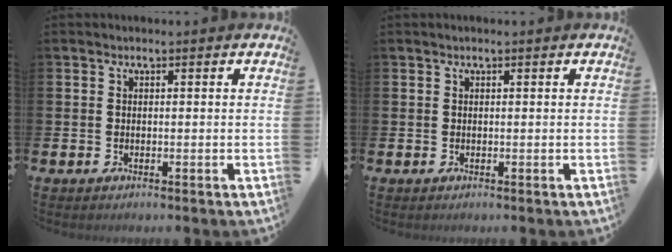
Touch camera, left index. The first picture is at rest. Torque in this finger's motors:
{"motor_torque": [0.71, -1.14, -0.07, 0.01]}